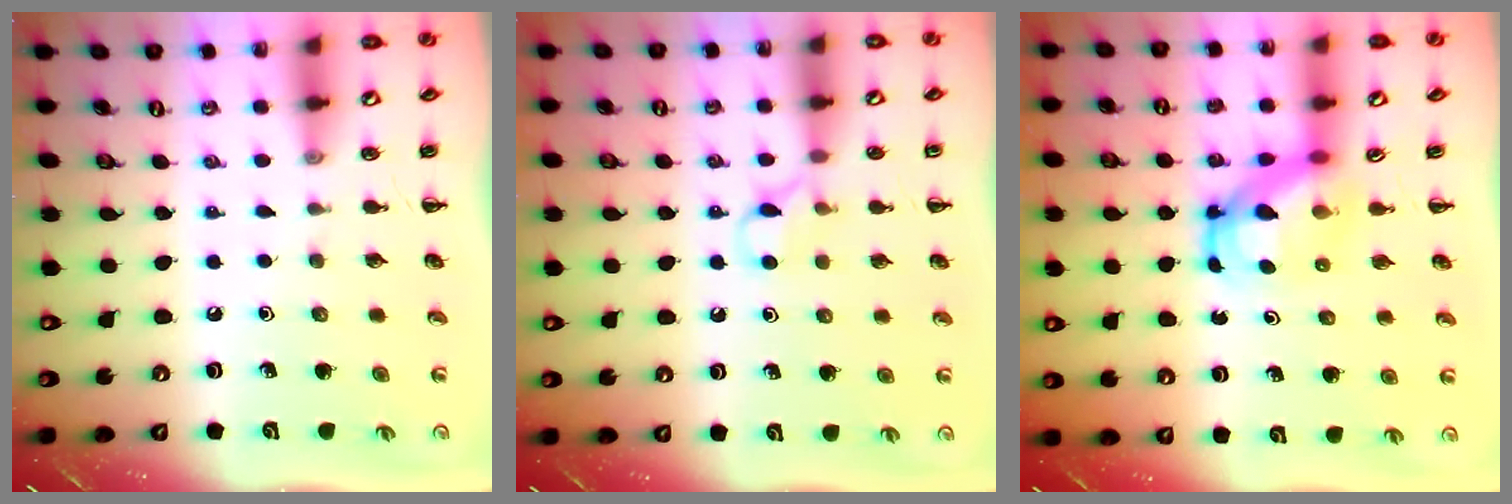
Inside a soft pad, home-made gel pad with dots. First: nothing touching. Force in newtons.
{"total": 5.6, "press": 5.3, "slide": 1.9}
{"total": 5.2, "press": 5.1, "slide": 0.8}